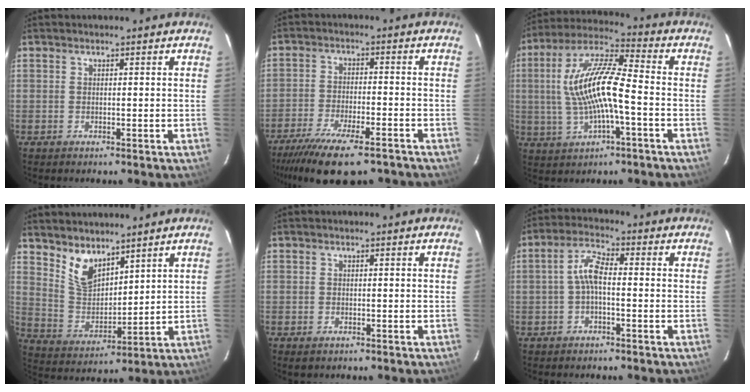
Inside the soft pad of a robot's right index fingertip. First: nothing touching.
{"total": 14.9, "force": [-11.8, 3.7, 8.3], "torque": [-0.175, -0.037, -0.191]}
{"total": 14.0, "force": [-1.3, 3.6, 13.5], "torque": [-0.268, 0.016, -0.026]}
{"total": 8.2, "force": [6.1, 3.9, 3.9], "torque": [-0.072, 0.000, 0.127]}
{"total": 1.2, "force": [-0.7, 0.9, 0.5], "torque": [-0.009, -0.001, -0.012]}
{"total": 4.6, "force": [-1.0, 1.7, 4.2], "torque": [-0.093, 0.019, -0.023]}